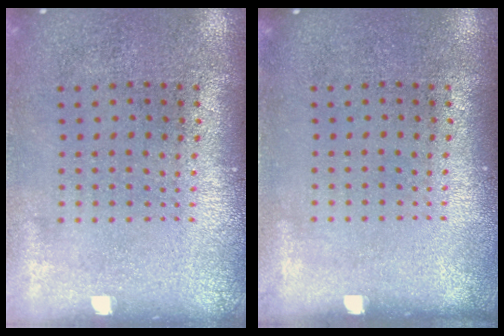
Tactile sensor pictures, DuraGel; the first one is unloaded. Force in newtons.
{"total": 0.0}